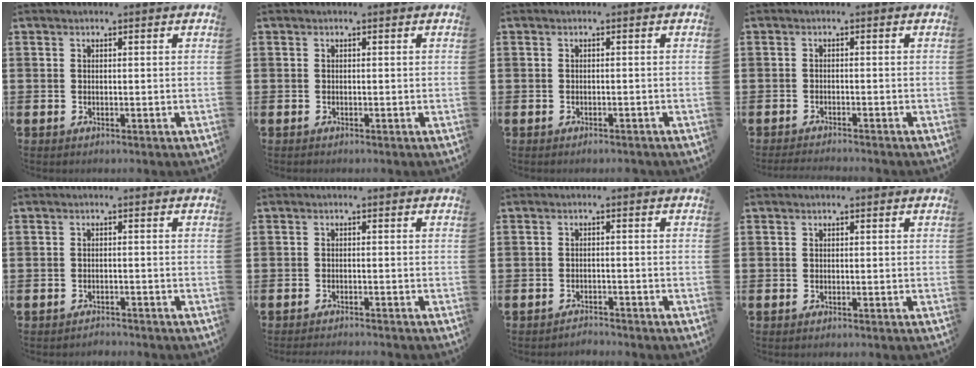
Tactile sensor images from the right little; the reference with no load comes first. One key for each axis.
{"total": 0.0}
{"total": 0.5, "fx": -0.5, "fy": 0.1, "fz": 0.2, "tx": 0.004, "ty": -0.008, "tz": -0.011}
{"total": 1.2, "fx": -1.2, "fy": -0.1, "fz": 0.3, "tx": -0.005, "ty": 0.000, "tz": -0.024}
{"total": 1.1, "fx": -1.1, "fy": 0.0, "fz": -0.1, "tx": -0.002, "ty": 0.002, "tz": -0.024}
{"total": 1.0, "fx": -1.0, "fy": -0.2, "fz": 0.0, "tx": -0.001, "ty": 0.000, "tz": -0.020}
{"total": 1.6, "fx": -1.5, "fy": 0.0, "fz": -0.2, "tx": -0.001, "ty": 0.003, "tz": -0.034}
{"total": 0.0}